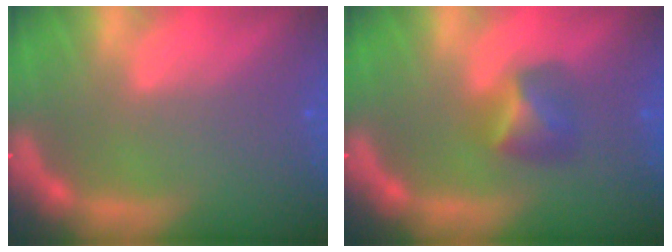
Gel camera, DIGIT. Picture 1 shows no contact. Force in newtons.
{"total": 2.9}